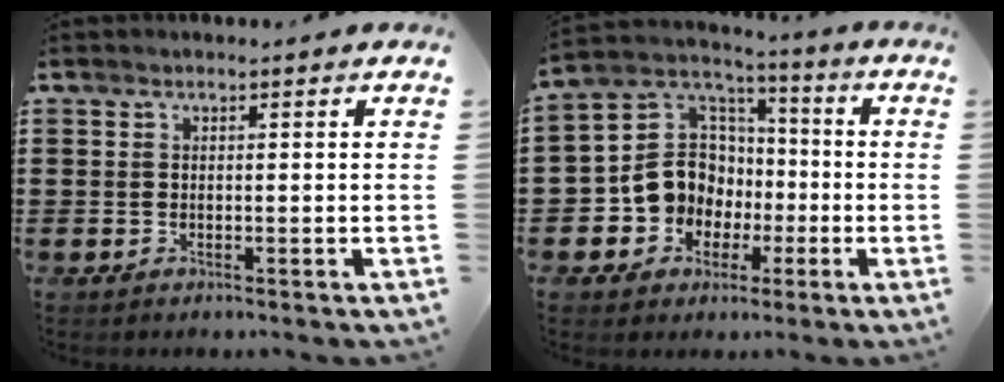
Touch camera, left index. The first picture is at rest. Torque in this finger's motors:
{"motor_torque": [1.51, 0.63, 0.63, 0.14]}